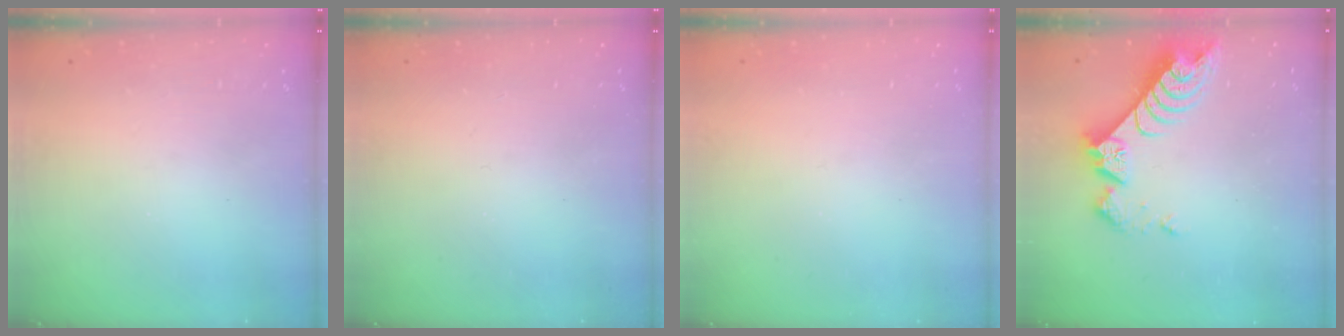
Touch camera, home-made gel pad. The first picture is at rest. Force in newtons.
{"total": 0.0}
{"total": 0.0}
{"total": 8.8, "press": 8.8, "slide": 0.8}